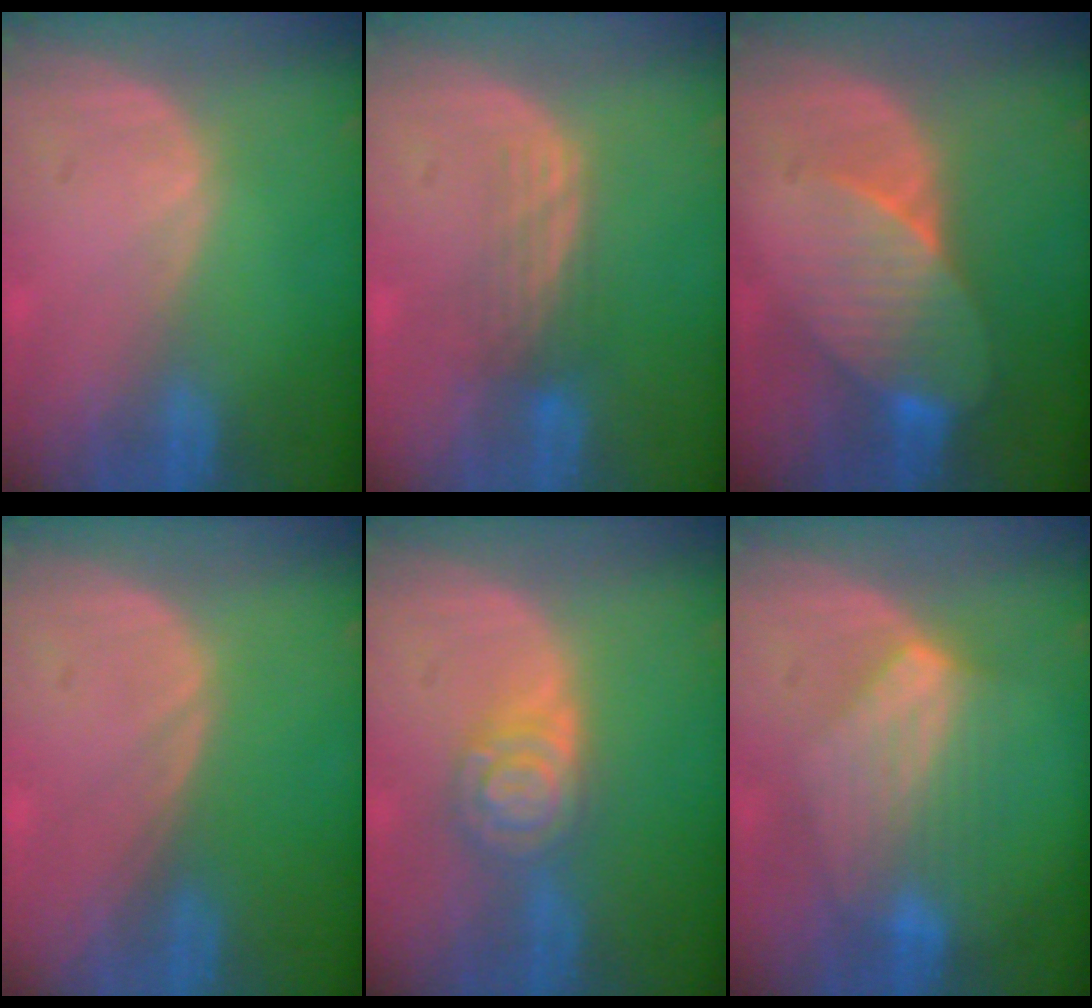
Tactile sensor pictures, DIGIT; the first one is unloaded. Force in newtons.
{"total": 3.6, "press": 2.9, "slide": 2.2}
{"total": 8.1, "press": 7.3, "slide": 3.5}
{"total": 0.0}
{"total": 5.7, "press": 5.6, "slide": 0.4}
{"total": 6.8, "press": 6.7, "slide": 1.1}